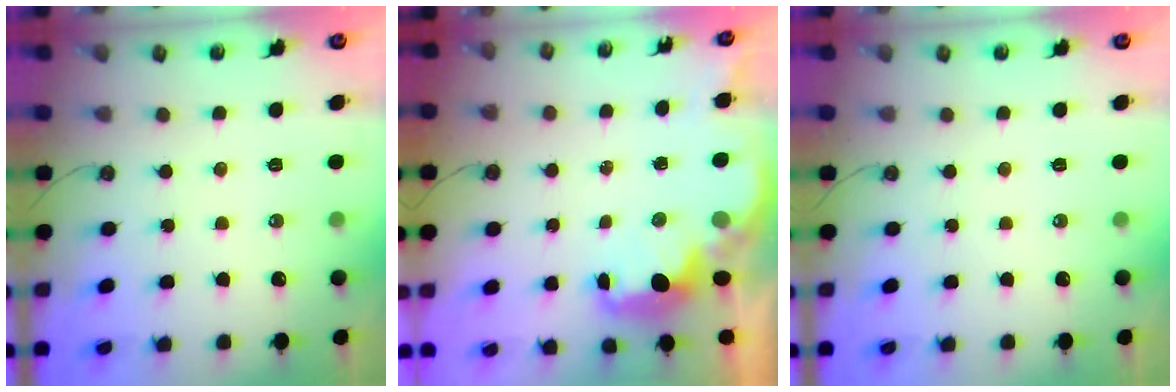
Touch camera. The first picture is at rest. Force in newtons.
{"total": 2.8, "press": 2.8, "slide": 0.5}
{"total": 0.0}